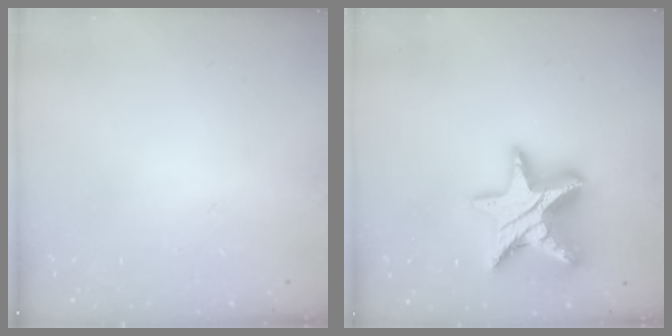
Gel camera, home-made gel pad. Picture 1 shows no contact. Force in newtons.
{"total": 17.2, "press": 17.2, "slide": 1.2}